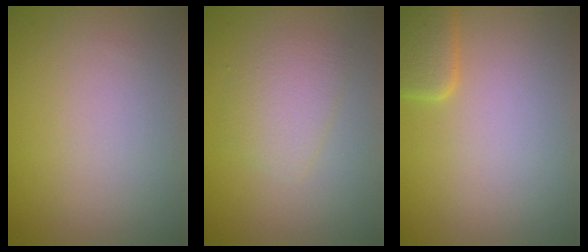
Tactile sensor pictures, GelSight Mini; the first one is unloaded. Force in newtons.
{"total": 2.3, "press": 2.3, "slide": 0.0}
{"total": 2.5, "press": 2.5, "slide": 0.2}